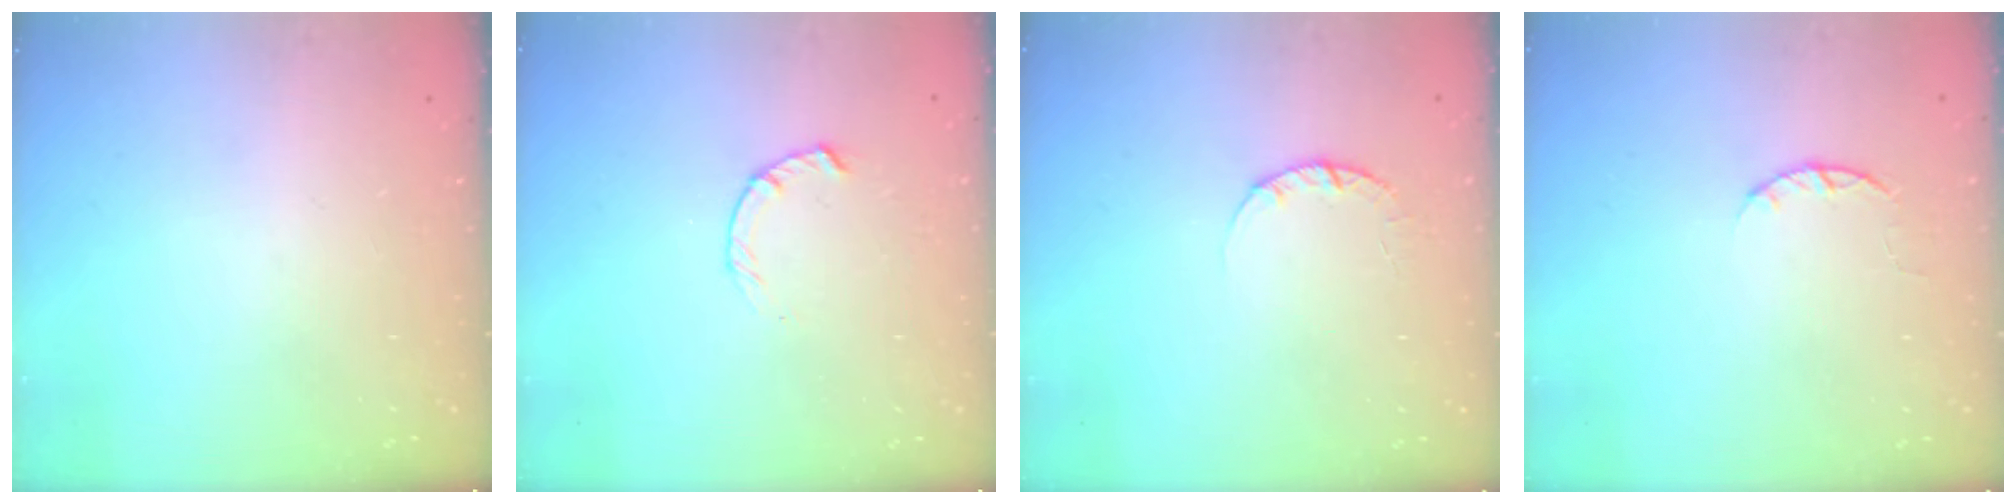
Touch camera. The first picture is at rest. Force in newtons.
{"total": 1.8, "press": 1.8, "slide": 0.3}
{"total": 2.4, "press": 2.4, "slide": 0.3}
{"total": 2.5, "press": 2.4, "slide": 0.4}